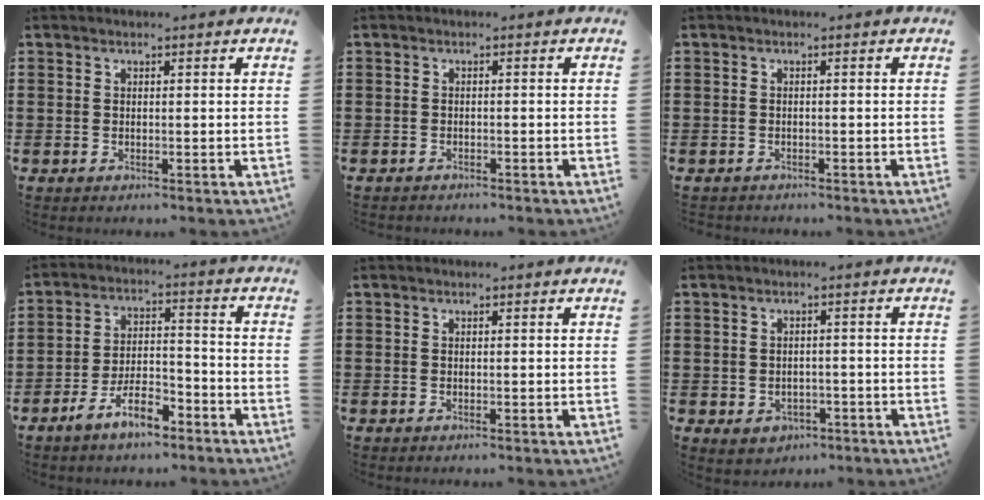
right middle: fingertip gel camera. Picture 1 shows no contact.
{"total": 0.9, "force": [-0.9, 0.3, -0.1], "torque": [0.000, 0.002, -0.020]}
{"total": 1.1, "force": [-0.9, 0.5, -0.2], "torque": [0.002, 0.003, -0.022]}
{"total": 7.5, "force": [-5.4, 2.6, 4.5], "torque": [-0.092, 0.008, -0.103]}
{"total": 0.0}
{"total": 2.0, "force": [-1.3, 1.5, 0.2], "torque": [-0.012, 0.001, -0.028]}